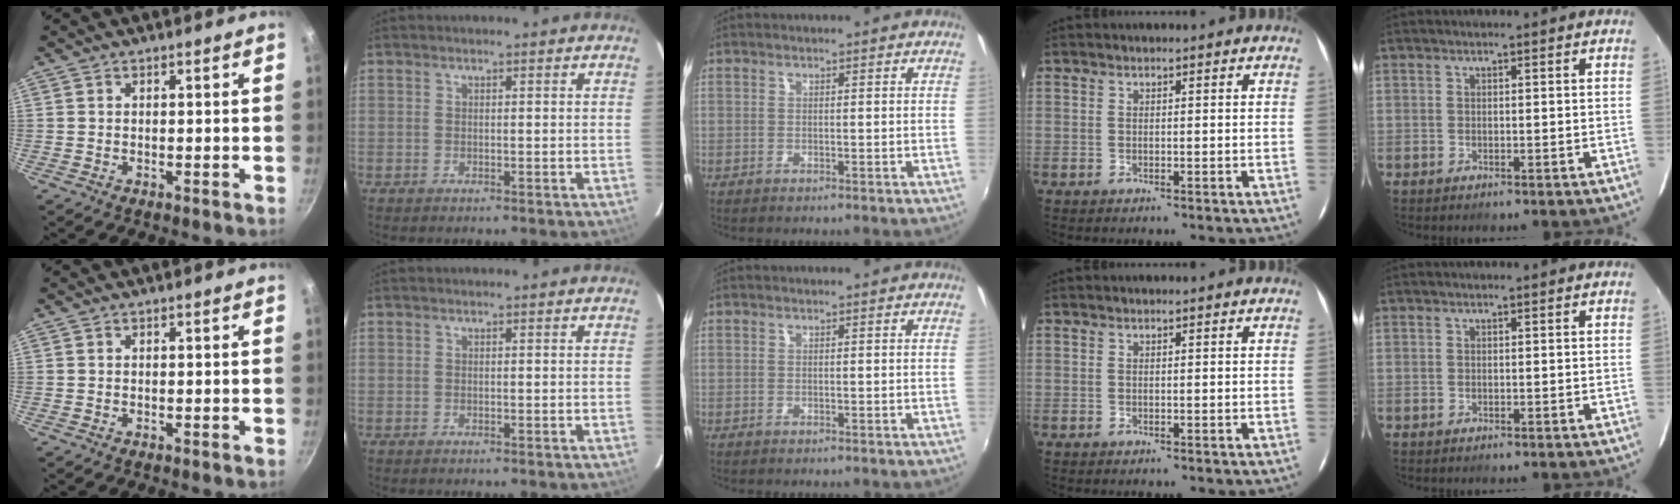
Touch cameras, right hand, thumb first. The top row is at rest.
{}